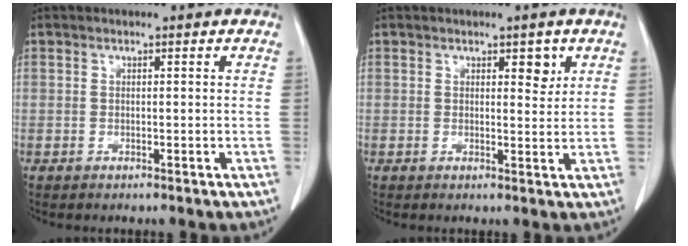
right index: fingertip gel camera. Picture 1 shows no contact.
{"total": 2.4, "force": [1.3, 1.1, 1.7], "torque": [-0.018, -0.006, 0.019]}